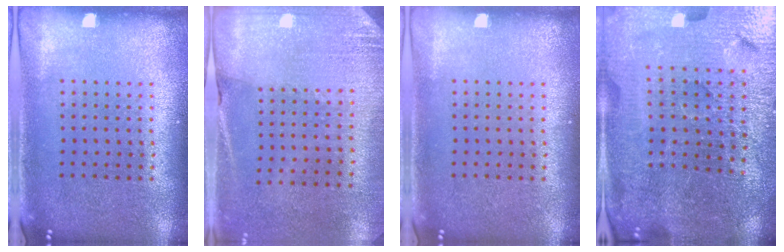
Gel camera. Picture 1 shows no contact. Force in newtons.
{"total": 2.7, "press": 2.4, "slide": 1.2}
{"total": 0.0}
{"total": 4.9, "press": 4.7, "slide": 1.4}